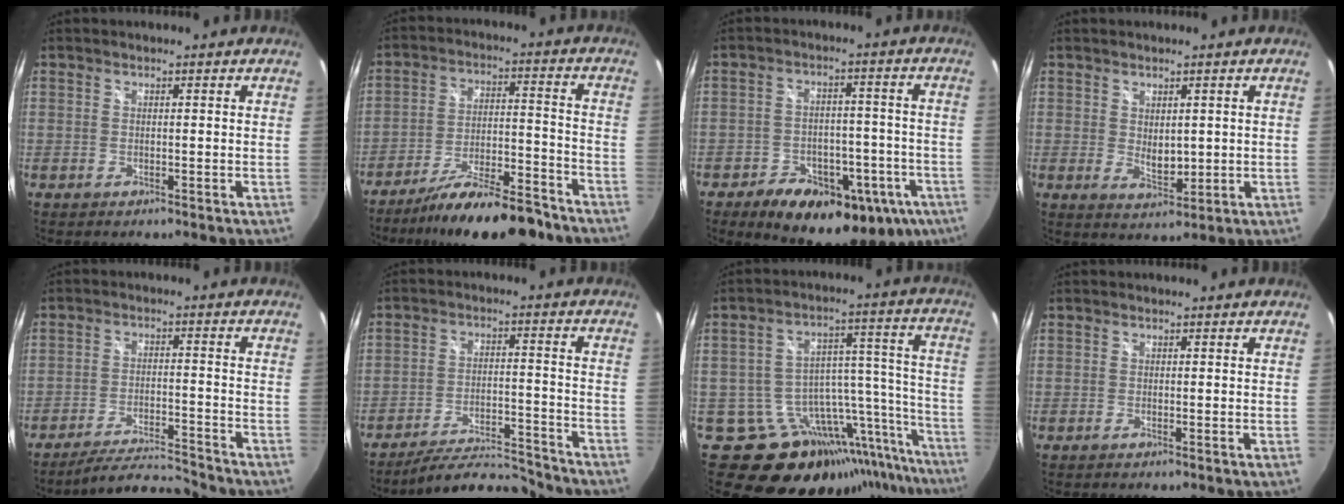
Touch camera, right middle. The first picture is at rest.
{"total": 16.5, "force": [-13.7, 3.8, 8.5], "torque": [-0.150, -0.008, -0.205]}
{"total": 22.3, "force": [-13.0, 12.9, 12.8], "torque": [-0.216, -0.001, -0.159]}
{"total": 3.7, "force": [0.8, 2.4, 2.7], "torque": [-0.039, -0.006, 0.018]}
{"total": 8.8, "force": [-8.6, -0.2, 1.8], "torque": [-0.056, 0.003, -0.143]}
{"total": 11.2, "force": [-10.7, 1.8, 2.7], "torque": [-0.062, 0.011, -0.158]}
{"total": 23.3, "force": [-18.2, 10.5, 10.1], "torque": [-0.121, 0.028, -0.256]}
{"total": 0.0}